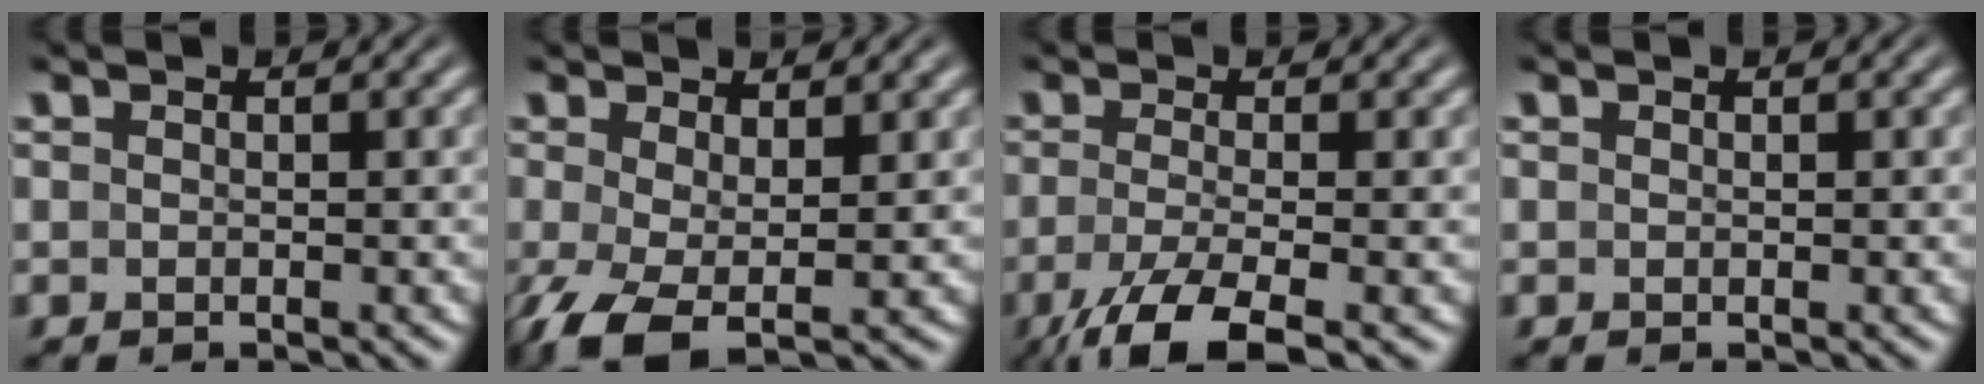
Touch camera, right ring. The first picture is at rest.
{"total": 4.8, "force": [-2.4, 2.4, 3.4], "torque": [-0.093, -0.047, -0.015]}
{"total": 6.2, "force": [-4.0, 1.9, 4.3], "torque": [-0.092, -0.044, -0.038]}
{"total": 0.0}